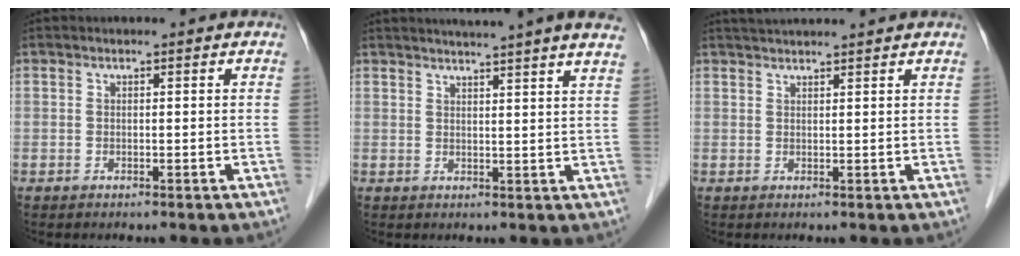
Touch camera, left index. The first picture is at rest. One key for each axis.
{"total": 11.4, "fx": 10.3, "fy": -1.2, "fz": 4.9, "tx": -0.068, "ty": -0.002, "tz": 0.111}
{"total": 5.2, "fx": 4.9, "fy": -0.5, "fz": 1.7, "tx": -0.022, "ty": 0.031, "tz": 0.070}